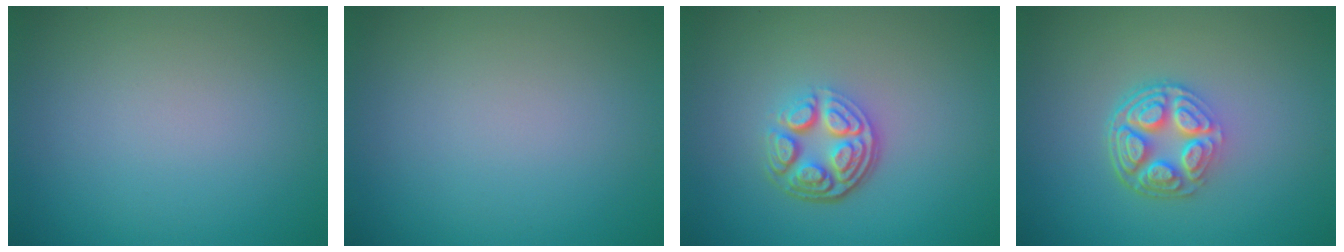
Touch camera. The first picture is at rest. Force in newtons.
{"total": 0.0}
{"total": 4.7, "press": 3.3, "slide": 3.3}
{"total": 5.2, "press": 3.8, "slide": 3.6}